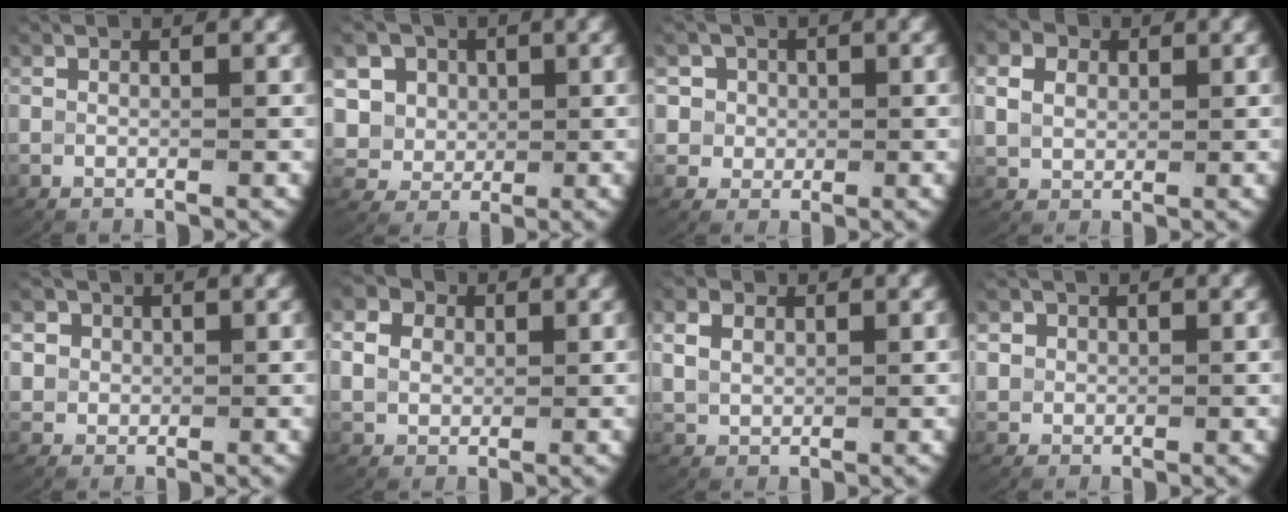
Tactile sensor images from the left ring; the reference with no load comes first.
{"total": 10.5, "force": [0.7, 9.9, 3.6], "torque": [-0.120, -0.028, 0.008]}
{"total": 6.5, "force": [0.9, 6.0, 2.3], "torque": [-0.066, -0.015, 0.016]}
{"total": 3.8, "force": [1.2, 3.2, 1.7], "torque": [-0.044, -0.004, 0.028]}
{"total": 4.1, "force": [1.3, 3.6, 1.5], "torque": [-0.046, -0.006, 0.026]}
{"total": 4.4, "force": [1.4, 3.8, 1.9], "torque": [-0.048, -0.002, 0.025]}
{"total": 2.9, "force": [1.2, 2.3, 1.3], "torque": [-0.035, -0.001, 0.029]}
{"total": 3.1, "force": [0.9, 2.8, 1.1], "torque": [-0.036, -0.007, 0.021]}